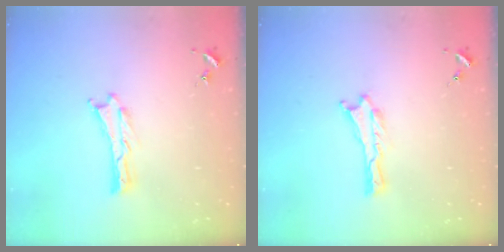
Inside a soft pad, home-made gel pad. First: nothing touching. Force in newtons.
{"total": 0.0}